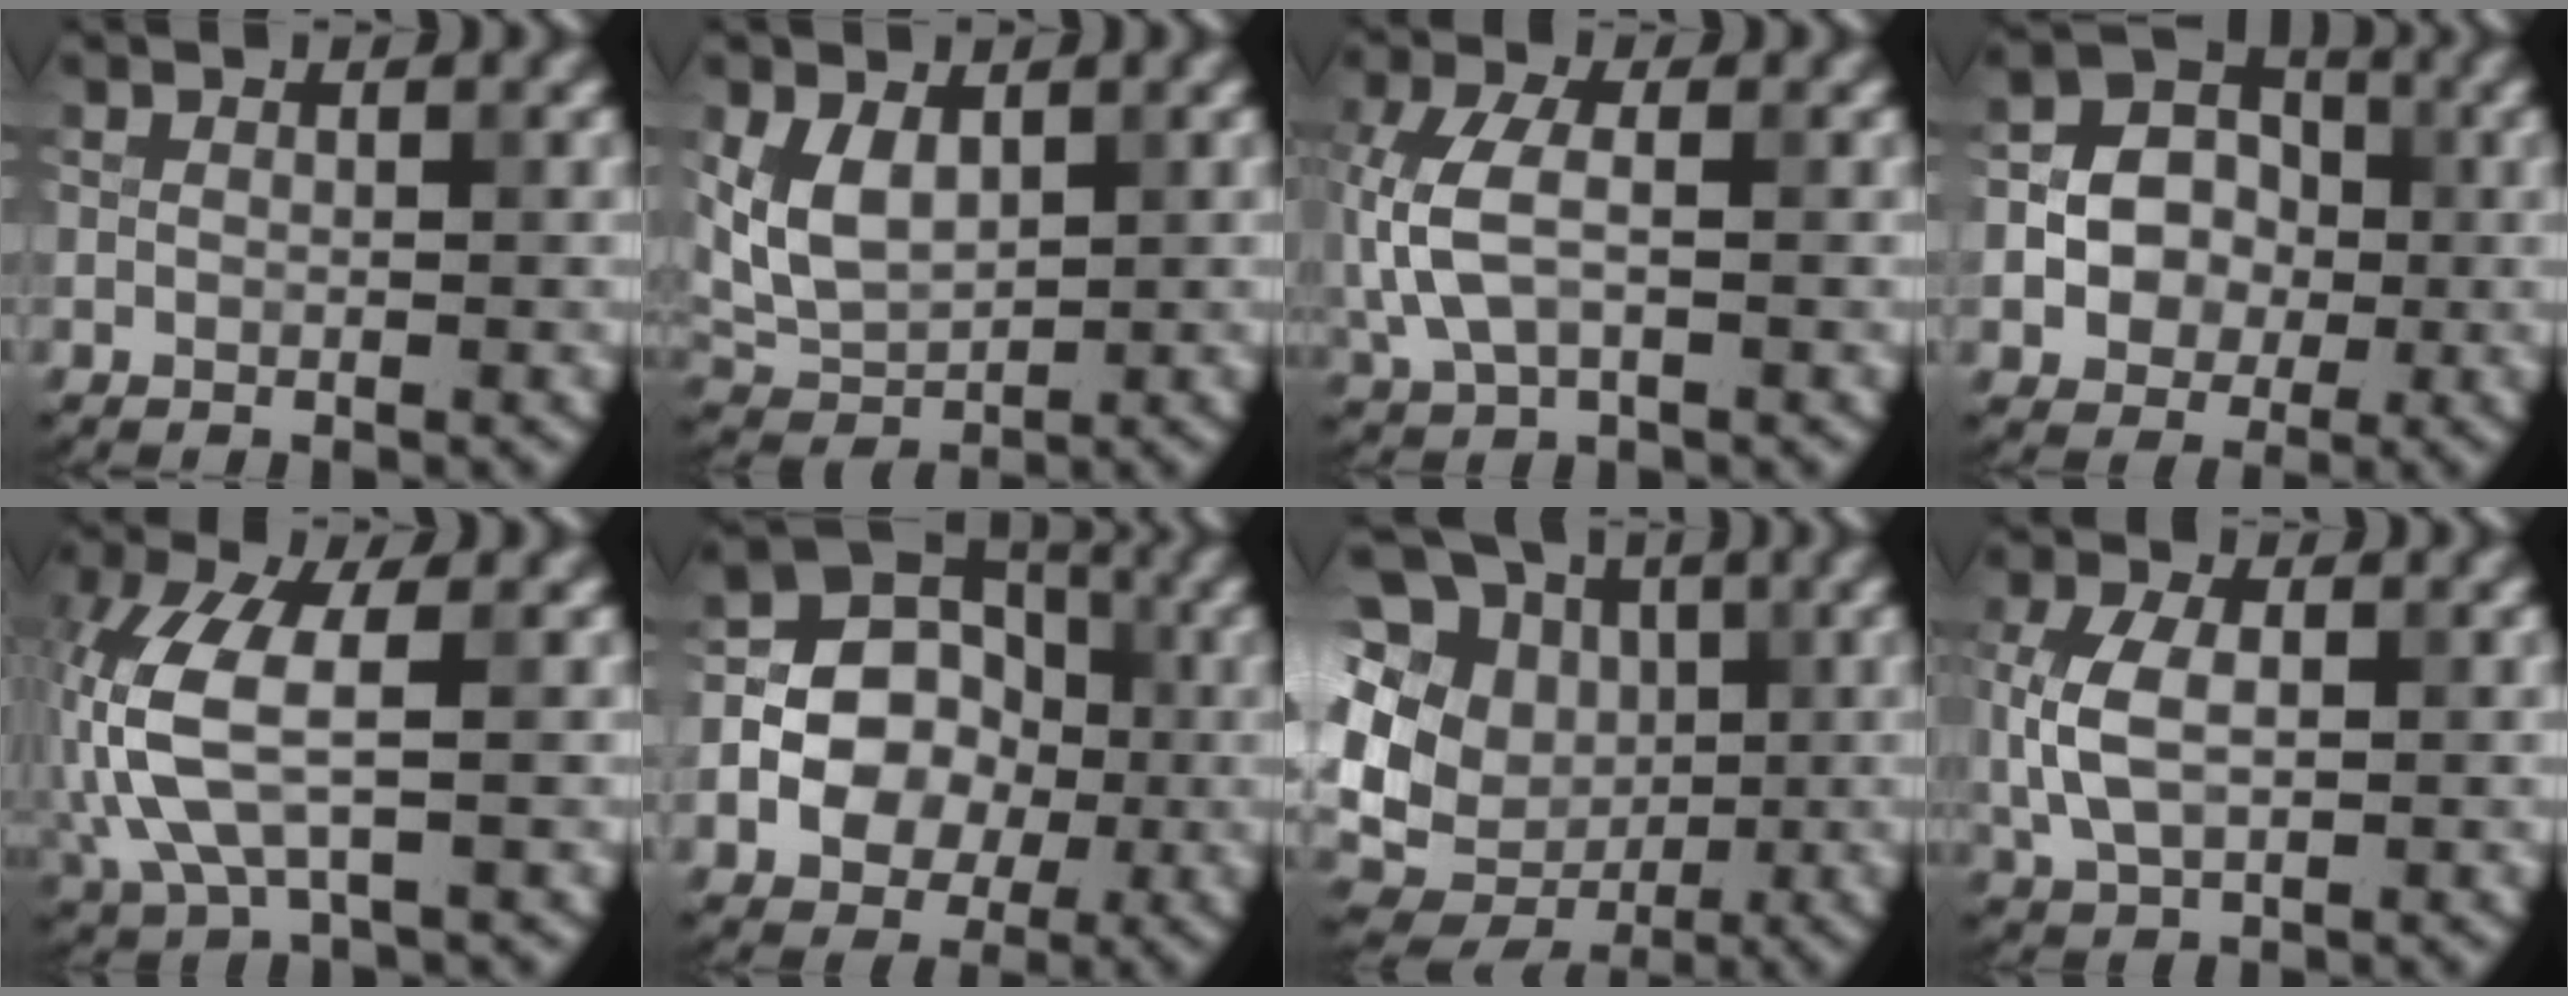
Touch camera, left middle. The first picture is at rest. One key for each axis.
{"total": 4.3, "fx": 1.2, "fy": 2.8, "fz": 3.0, "tx": -0.070, "ty": -0.002, "tz": 0.028}
{"total": 5.3, "fx": -0.2, "fy": 3.1, "fz": 4.3, "tx": -0.116, "ty": 0.002, "tz": -0.006}
{"total": 7.4, "fx": -0.7, "fy": 6.5, "fz": 3.5, "tx": -0.053, "ty": 0.012, "tz": -0.027}
{"total": 6.8, "fx": -0.1, "fy": 3.0, "fz": 6.1, "tx": -0.160, "ty": 0.004, "tz": -0.002}
{"total": 10.2, "fx": -1.9, "fy": 8.6, "fz": 5.1, "tx": -0.076, "ty": 0.006, "tz": -0.051}
{"total": 12.9, "fx": 1.6, "fy": 10.9, "fz": 6.7, "tx": -0.141, "ty": 0.013, "tz": 0.016}
{"total": 5.1, "fx": 0.1, "fy": 3.3, "fz": 3.9, "tx": -0.094, "ty": 0.002, "tz": 0.003}